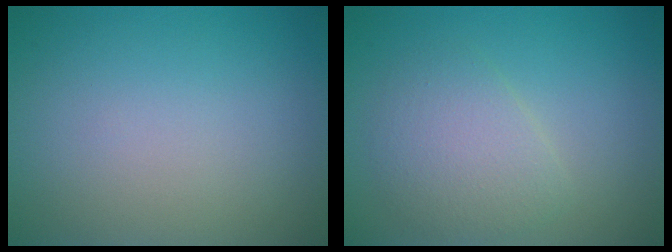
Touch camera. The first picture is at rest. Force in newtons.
{"total": 3.2, "press": 3.2, "slide": 0.1}